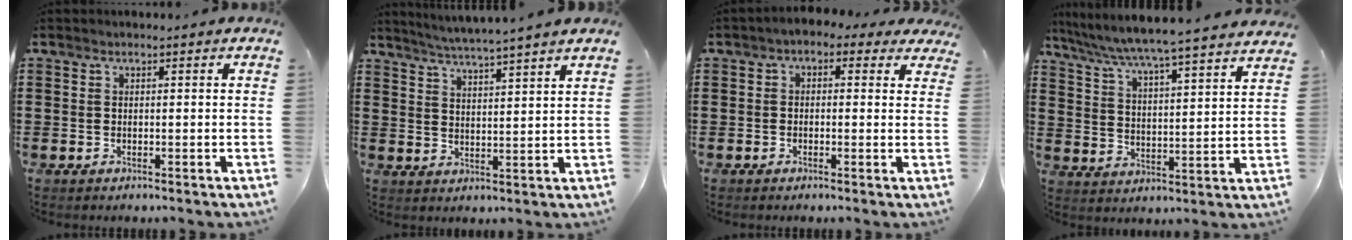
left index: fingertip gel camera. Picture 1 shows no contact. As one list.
[{"total": 3.9, "force": [3.6, -1.1, 1.0], "torque": [-0.031, -0.024, 0.061]}, {"total": 1.6, "force": [-0.5, 1.2, 1.0], "torque": [-0.024, 0.011, -0.014]}, {"total": 5.3, "force": [5.0, -0.9, 1.7], "torque": [-0.058, -0.041, 0.076]}]